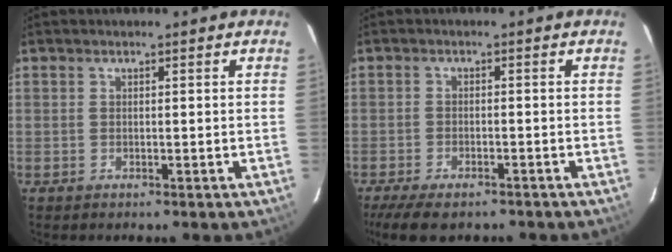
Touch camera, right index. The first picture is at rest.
{"total": 9.2, "force": [-7.2, 3.1, 4.8], "torque": [-0.114, -0.028, -0.120]}